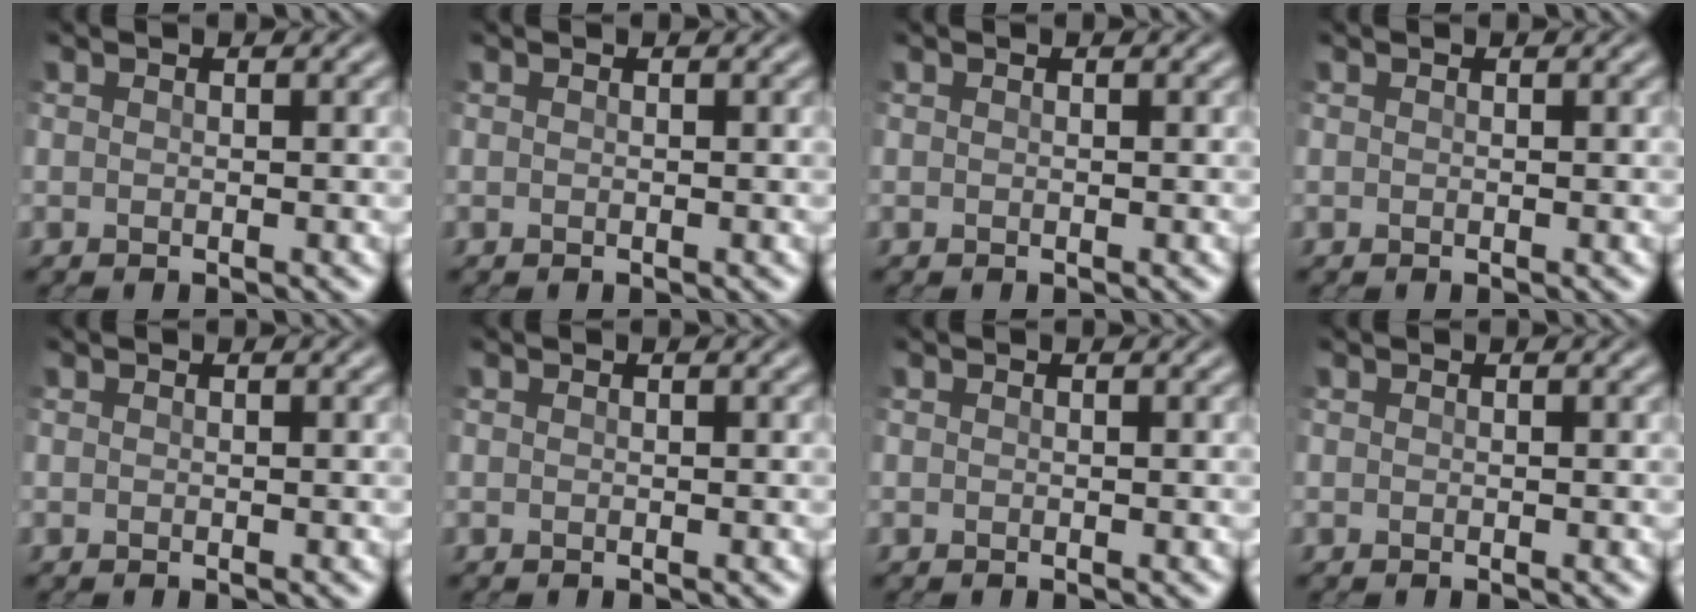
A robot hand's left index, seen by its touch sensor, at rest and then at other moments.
{"total": 0.0}
{"total": 0.0}
{"total": 0.0}
{"total": 0.0}
{"total": 0.0}
{"total": 0.0}
{"total": 0.0}